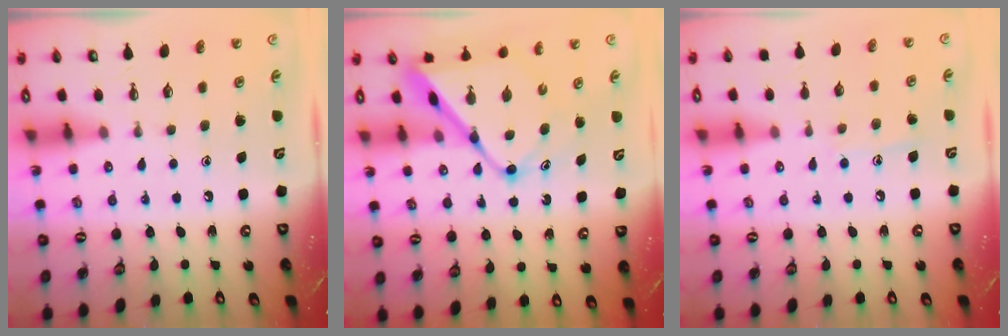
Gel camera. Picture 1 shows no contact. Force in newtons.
{"total": 13.8, "press": 13.7, "slide": 1.4}
{"total": 6.3, "press": 6.3, "slide": 0.5}